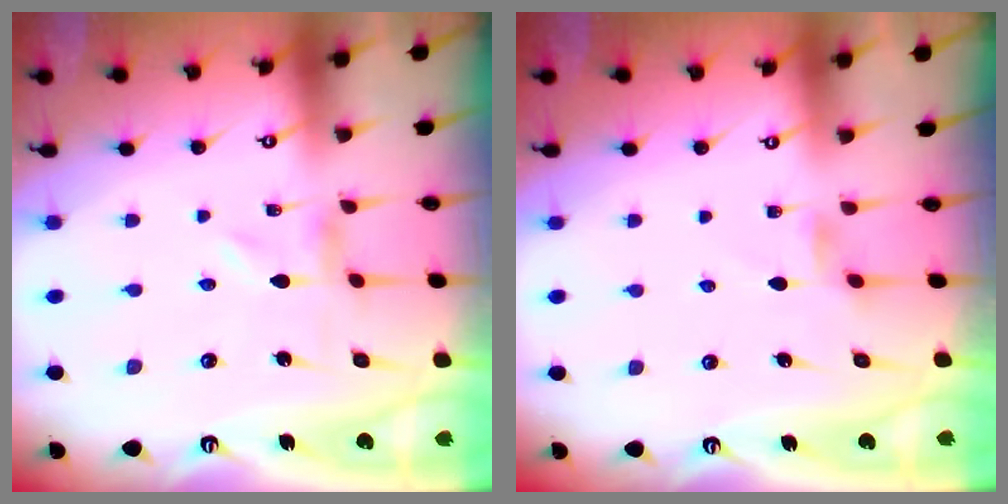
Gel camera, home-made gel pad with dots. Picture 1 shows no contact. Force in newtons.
{"total": 2.1, "press": 2.1, "slide": 0.3}